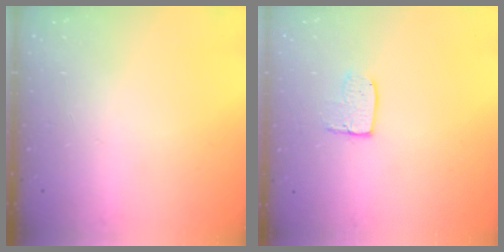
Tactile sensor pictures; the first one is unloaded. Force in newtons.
{"total": 6.0, "press": 6.0, "slide": 0.3}